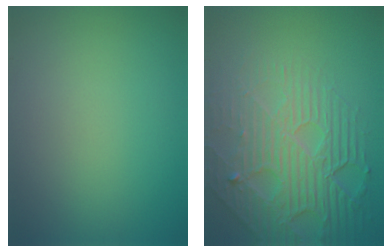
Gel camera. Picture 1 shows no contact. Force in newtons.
{"total": 6.5, "press": 5.3, "slide": 3.9}